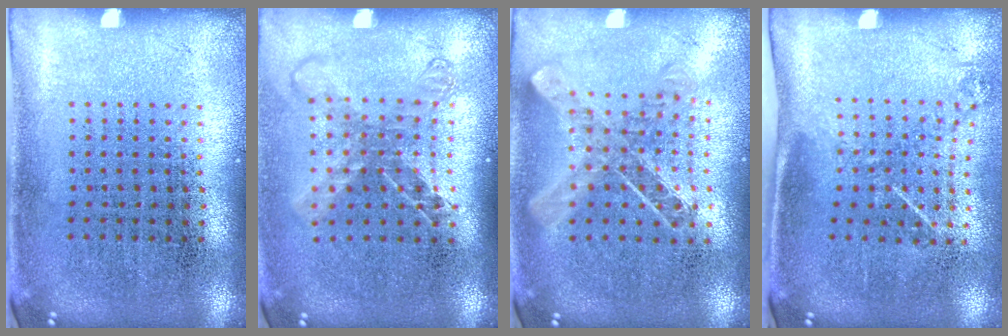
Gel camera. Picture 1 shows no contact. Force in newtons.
{"total": 1.5, "press": 1.3, "slide": 0.9}
{"total": 0.8, "press": 0.8, "slide": 0.0}
{"total": 1.2, "press": 0.9, "slide": 0.8}